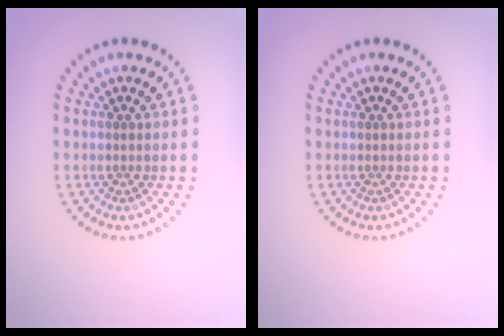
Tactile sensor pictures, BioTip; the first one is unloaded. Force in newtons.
{"total": 0.0}